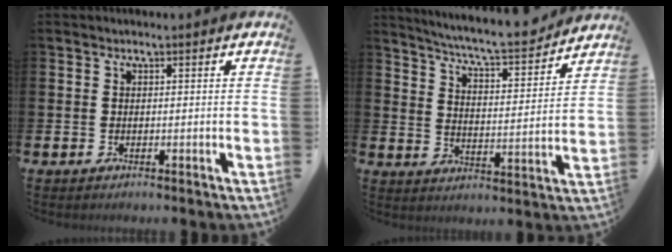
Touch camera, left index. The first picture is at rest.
{"total": 7.2, "force": [6.8, 0.2, 2.2], "torque": [-0.066, -0.051, 0.113]}